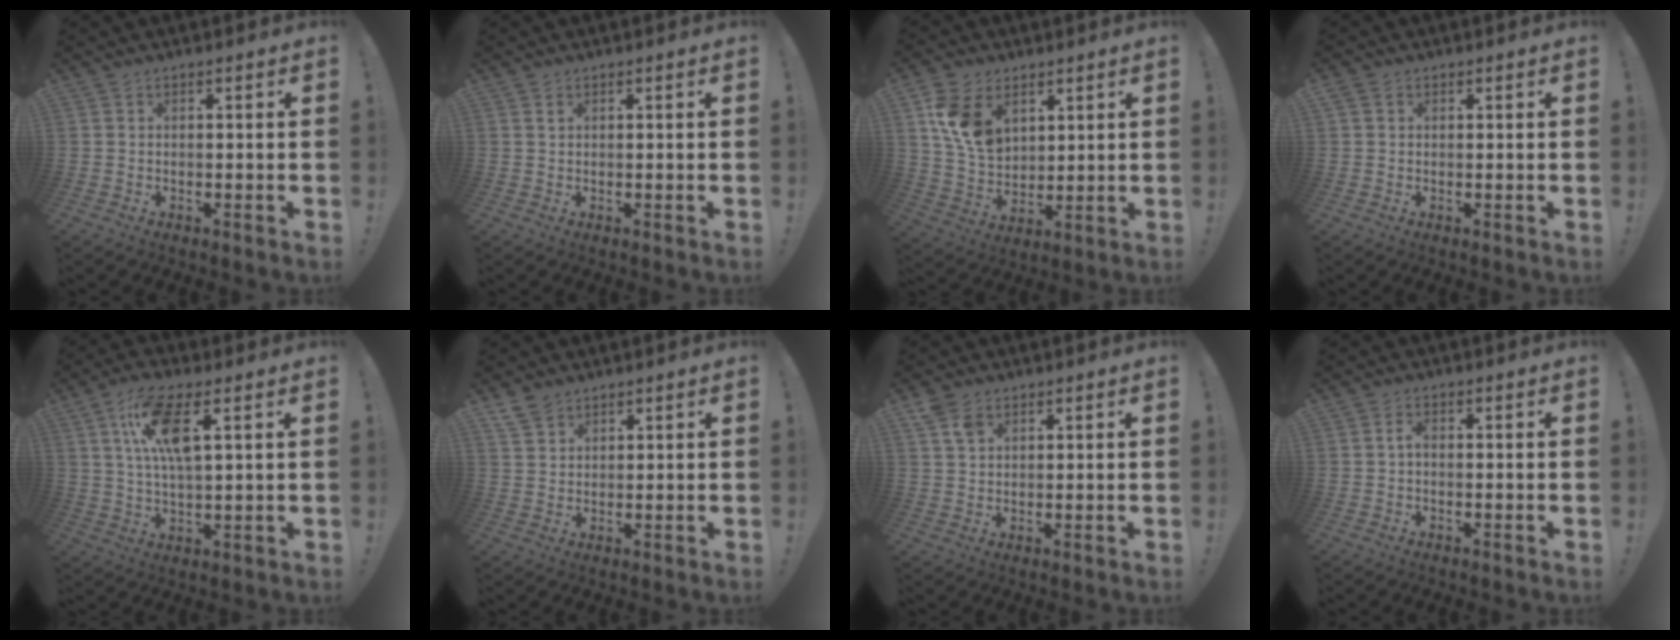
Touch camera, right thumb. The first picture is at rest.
{"total": 0.8, "force": [0.6, 0.2, 0.4], "torque": [-0.002, -0.003, 0.011]}
{"total": 13.5, "force": [6.1, 9.5, 7.5], "torque": [-0.132, -0.016, 0.122]}
{"total": 1.4, "force": [0.7, 1.0, 0.7], "torque": [-0.014, 0.004, 0.012]}
{"total": 12.5, "force": [4.9, 4.3, 10.6], "torque": [-0.200, -0.004, 0.085]}
{"total": 4.5, "force": [3.5, 2.6, 1.3], "torque": [-0.025, -0.015, 0.066]}
{"total": 4.8, "force": [3.0, 3.0, 2.4], "torque": [-0.045, -0.006, 0.058]}
{"total": 1.6, "force": [-0.4, 0.9, 1.3], "torque": [-0.030, 0.009, -0.007]}